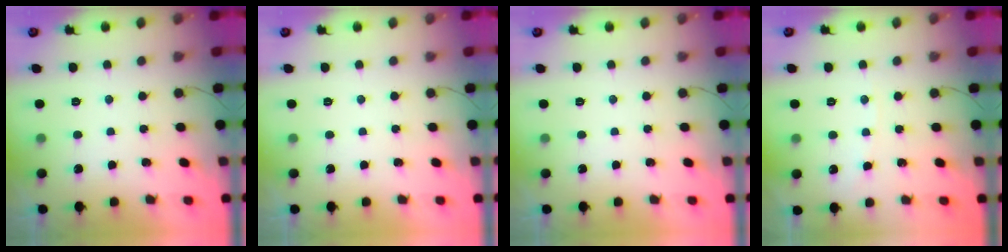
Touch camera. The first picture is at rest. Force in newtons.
{"total": 0.0}
{"total": 0.0}
{"total": 3.3, "press": 3.3, "slide": 0.3}